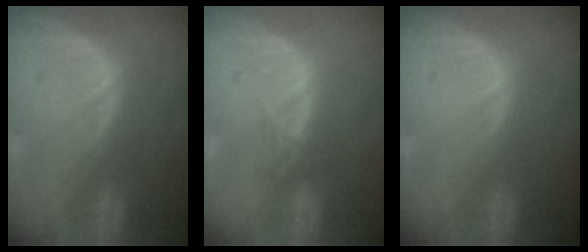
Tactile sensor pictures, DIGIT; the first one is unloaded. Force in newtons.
{"total": 1.1, "press": 1.1, "slide": 0.2}
{"total": 0.0}